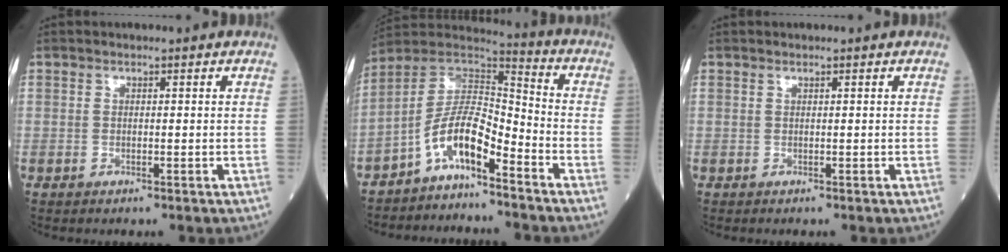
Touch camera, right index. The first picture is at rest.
{"total": 9.5, "force": [-5.8, 2.7, 7.0], "torque": [-0.133, 0.033, -0.112]}
{"total": 0.0}